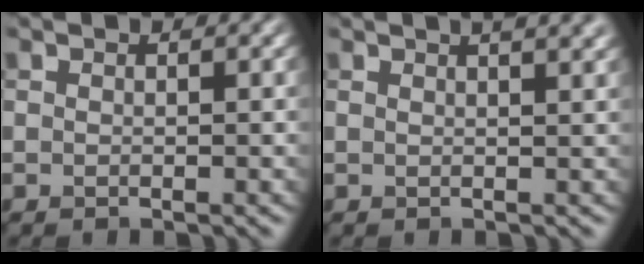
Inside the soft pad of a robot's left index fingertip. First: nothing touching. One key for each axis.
{"total": 5.3, "fx": 3.1, "fy": 2.2, "fz": 3.6, "tx": -0.012, "ty": 0.032, "tz": 0.006}